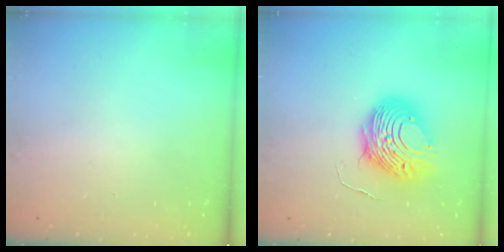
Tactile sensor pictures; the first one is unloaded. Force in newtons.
{"total": 10.6, "press": 10.6, "slide": 0.9}